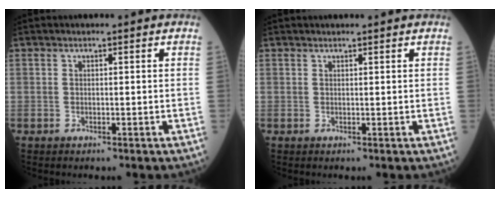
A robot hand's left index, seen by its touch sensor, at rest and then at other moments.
{"total": 1.3, "force": [1.3, 0.0, 0.4], "torque": [-0.004, 0.011, 0.019]}